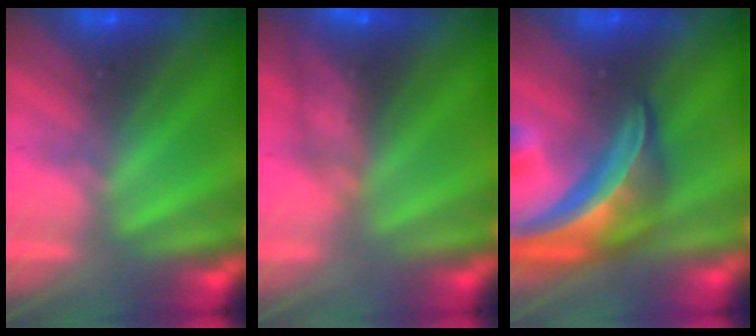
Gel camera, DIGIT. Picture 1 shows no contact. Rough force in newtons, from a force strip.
{"total": 9.3}
{"total": 9.6}